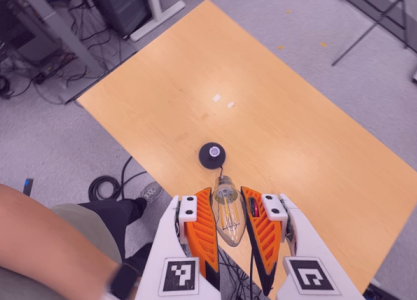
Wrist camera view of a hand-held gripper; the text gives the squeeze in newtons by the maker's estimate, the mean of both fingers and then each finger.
{"total": 20.1, "left": 22.3, "right": 17.9}